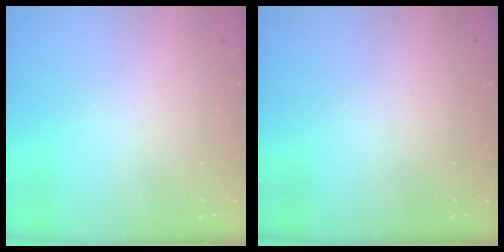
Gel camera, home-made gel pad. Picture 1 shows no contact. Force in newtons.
{"total": 0.0}